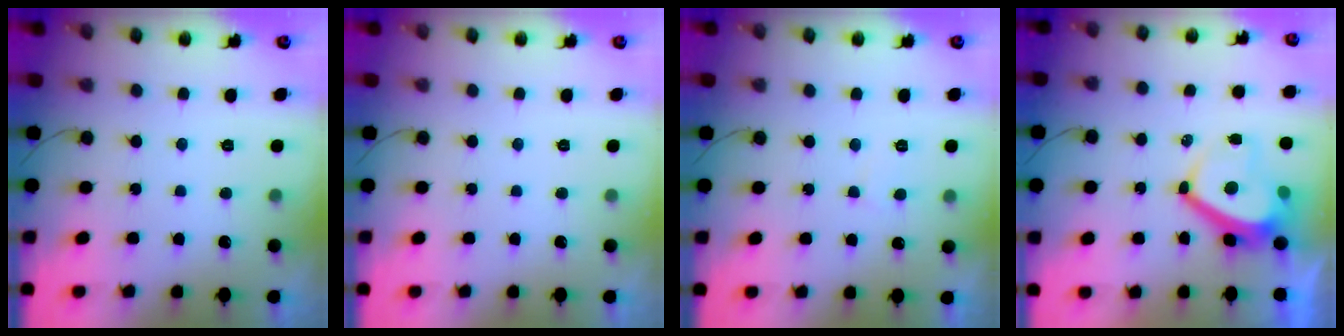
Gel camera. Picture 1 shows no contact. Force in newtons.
{"total": 0.0}
{"total": 2.7, "press": 2.7, "slide": 0.3}
{"total": 6.8, "press": 6.8, "slide": 0.9}